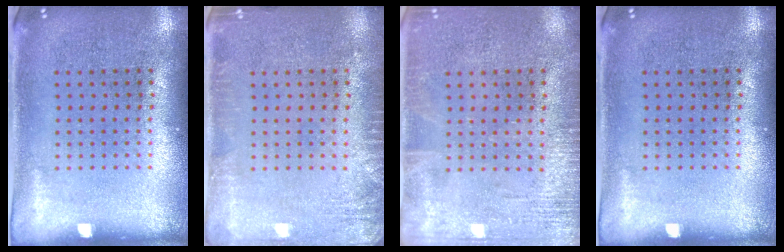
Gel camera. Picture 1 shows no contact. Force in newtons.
{"total": 2.1, "press": 2.1, "slide": 0.4}
{"total": 2.4, "press": 2.4, "slide": 0.3}
{"total": 0.0}